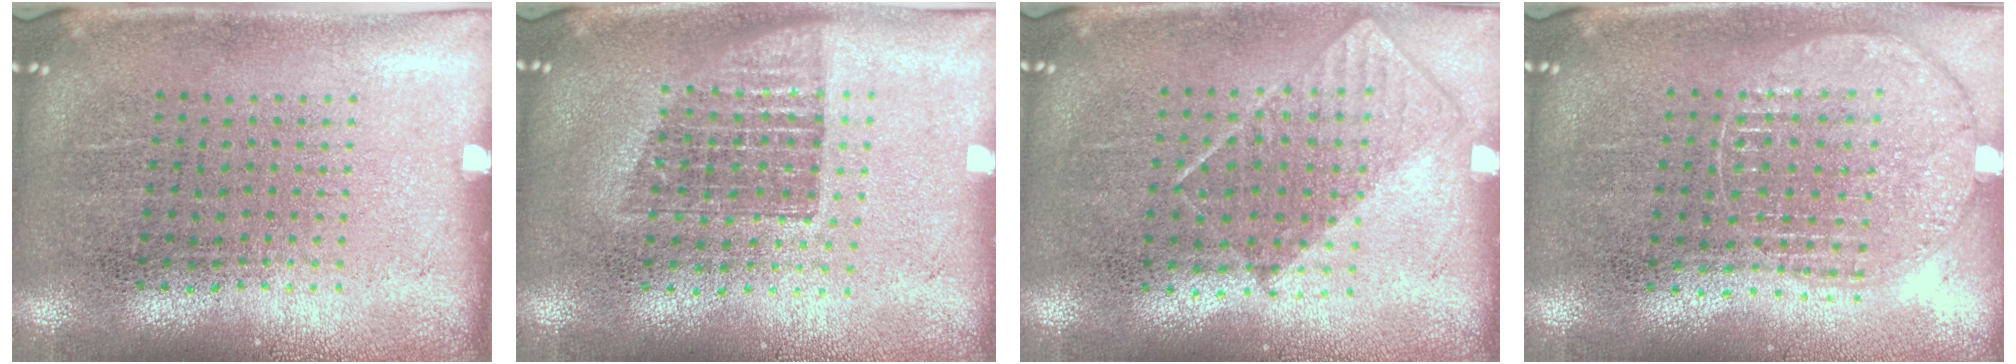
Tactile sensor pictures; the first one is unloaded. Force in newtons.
{"total": 1.3, "press": 1.1, "slide": 0.6}
{"total": 0.8, "press": 0.6, "slide": 0.5}
{"total": 1.0, "press": 1.0, "slide": 0.1}